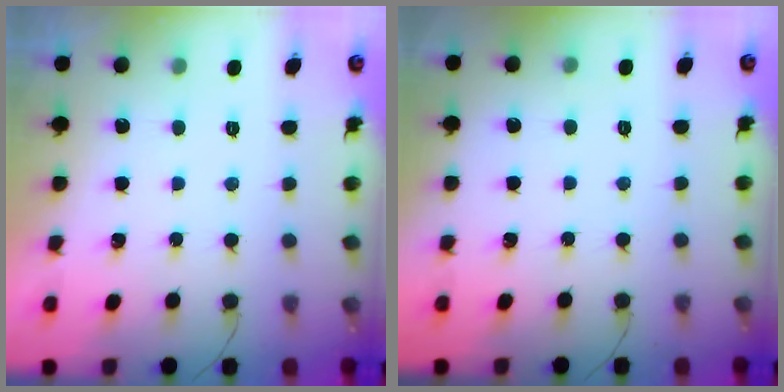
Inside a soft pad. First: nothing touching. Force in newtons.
{"total": 2.4, "press": 1.6, "slide": 1.8}